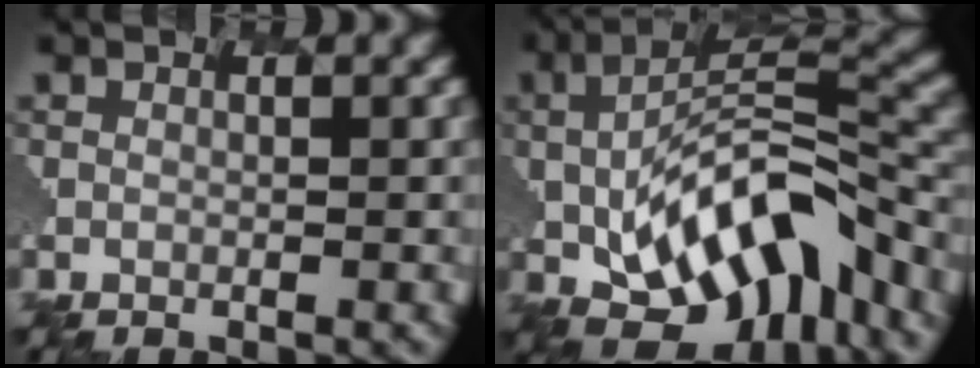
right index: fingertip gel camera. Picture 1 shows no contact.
{"total": 12.0, "force": [-3.2, 6.0, 9.9], "torque": [-0.173, 0.000, -0.050]}